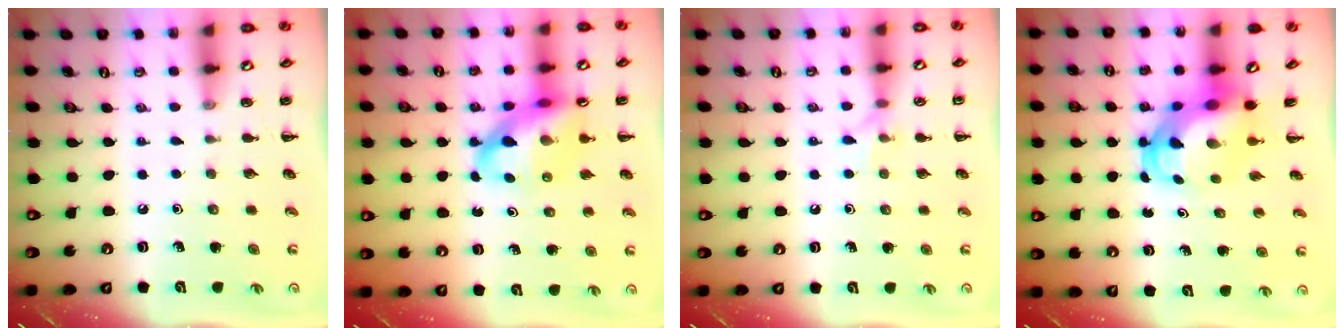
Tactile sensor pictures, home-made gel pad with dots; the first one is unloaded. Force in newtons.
{"total": 12.7, "press": 12.3, "slide": 3.3}
{"total": 5.7, "press": 5.7, "slide": 1.0}
{"total": 6.8, "press": 6.6, "slide": 1.4}